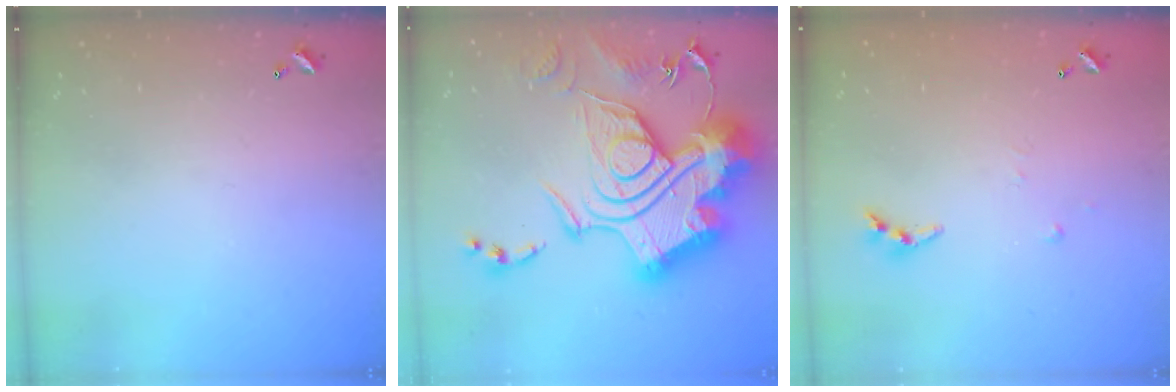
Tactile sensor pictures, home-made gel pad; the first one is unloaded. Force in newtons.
{"total": 1.1, "press": 1.1, "slide": 0.0}
{"total": 4.4, "press": 4.4, "slide": 0.3}